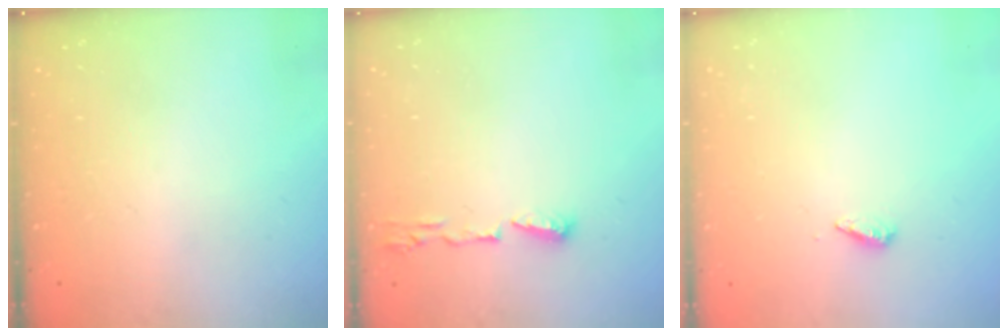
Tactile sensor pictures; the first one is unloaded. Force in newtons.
{"total": 6.0, "press": 5.8, "slide": 1.2}
{"total": 3.5, "press": 3.5, "slide": 0.3}